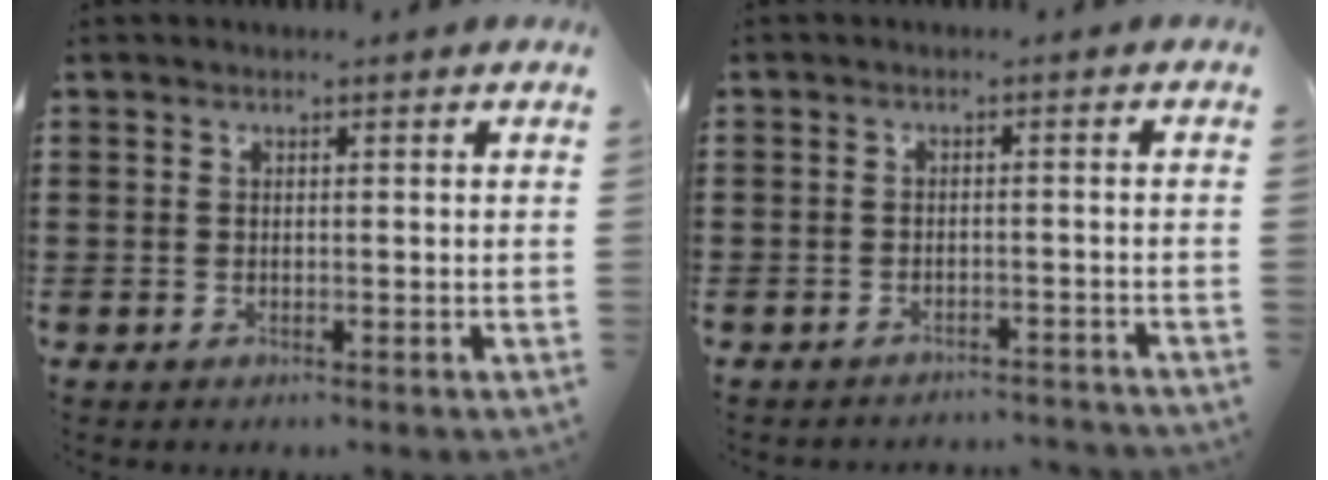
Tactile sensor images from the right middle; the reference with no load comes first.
{"total": 2.4, "force": [-2.4, 0.4, -0.2], "torque": [-0.002, 0.001, -0.053]}